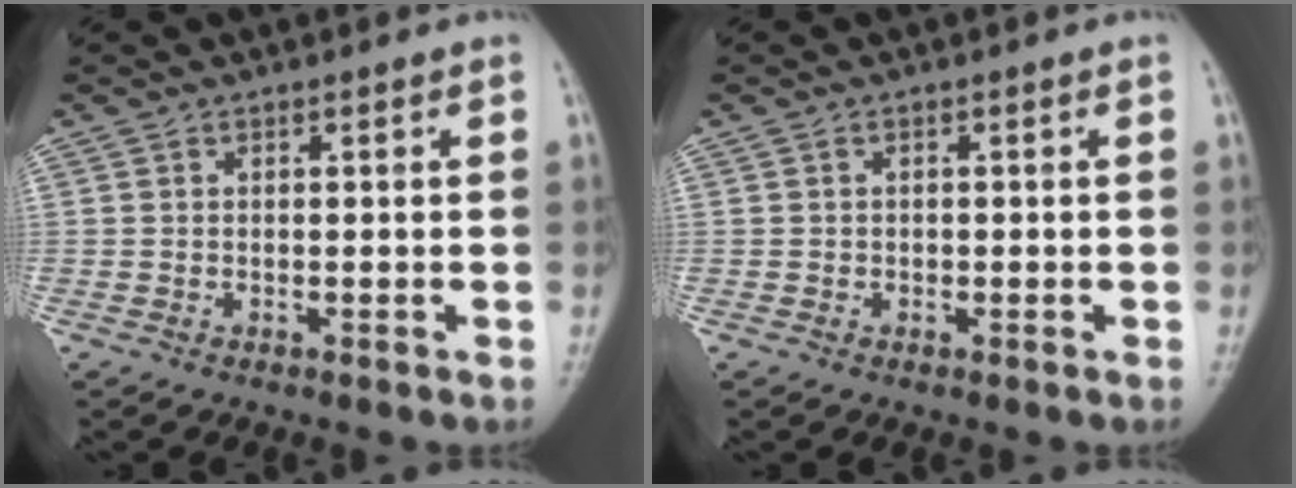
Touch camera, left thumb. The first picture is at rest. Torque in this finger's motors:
{"motor_torque": [-0.29, -0.33, 0.13, 0.06, 0.00]}